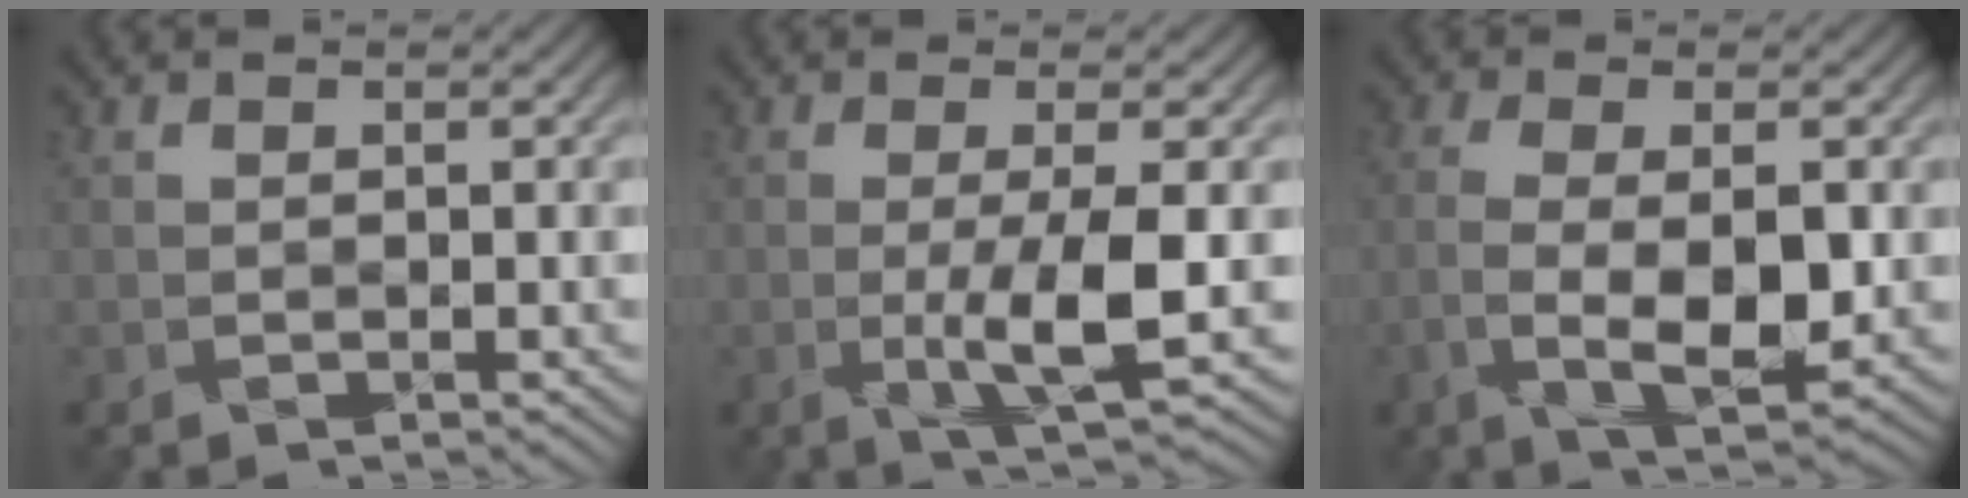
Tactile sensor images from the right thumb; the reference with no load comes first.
{"total": 6.0, "force": [-1.1, 1.2, 5.8], "torque": [-0.104, -0.002, -0.019]}
{"total": 7.0, "force": [-1.6, 2.6, 6.3], "torque": [-0.127, -0.009, -0.020]}